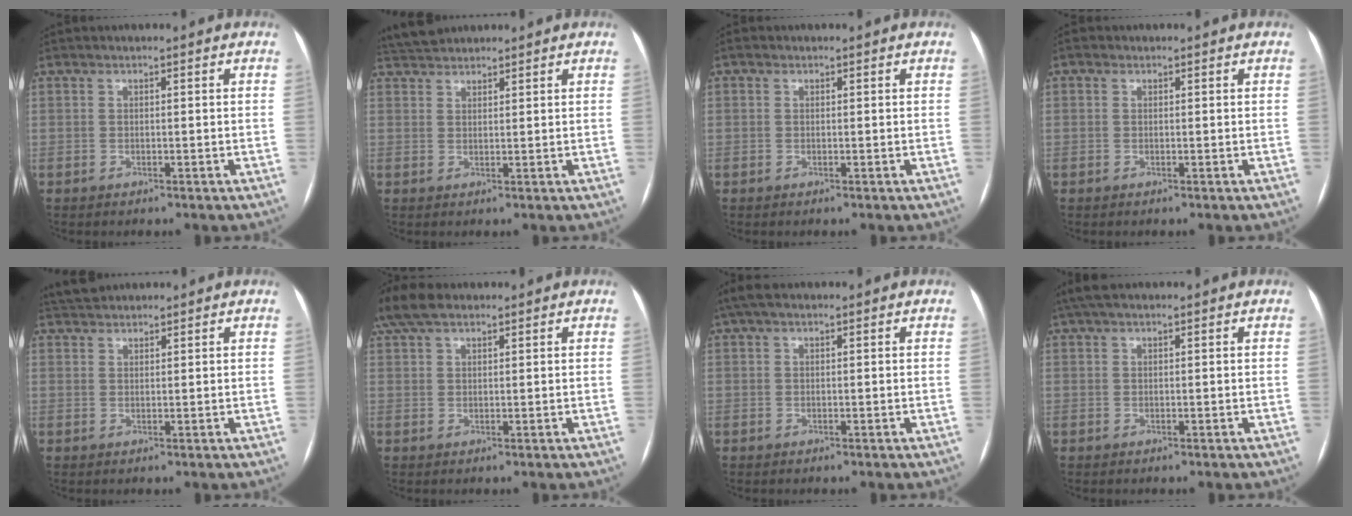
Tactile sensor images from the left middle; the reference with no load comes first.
{"total": 4.0, "force": [3.9, 0.8, 0.7], "torque": [-0.019, 0.028, 0.076]}
{"total": 1.8, "force": [-1.0, -1.3, -0.8], "torque": [0.021, -0.011, -0.021]}
{"total": 1.6, "force": [-0.9, -1.1, -0.7], "torque": [0.023, -0.011, -0.019]}
{"total": 3.3, "force": [3.1, 0.7, 0.7], "torque": [-0.016, 0.026, 0.059]}
{"total": 6.3, "force": [4.8, 2.4, 3.3], "torque": [-0.079, 0.035, 0.096]}
{"total": 3.6, "force": [2.3, 1.3, 2.4], "torque": [-0.052, 0.039, 0.045]}
{"total": 4.0, "force": [3.0, 1.1, 2.4], "torque": [-0.049, 0.037, 0.055]}